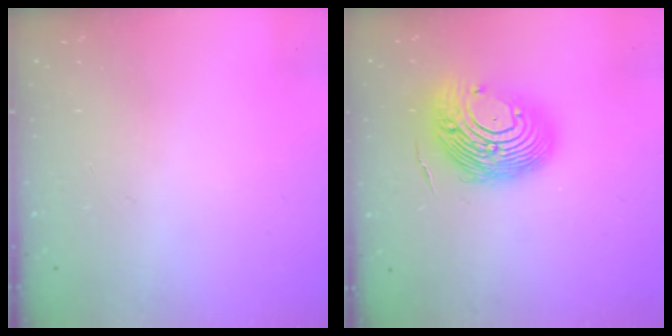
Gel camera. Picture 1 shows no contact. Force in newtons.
{"total": 15.5, "press": 14.6, "slide": 5.1}